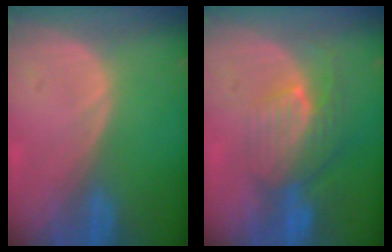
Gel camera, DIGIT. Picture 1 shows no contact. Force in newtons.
{"total": 8.1, "press": 7.2, "slide": 3.6}